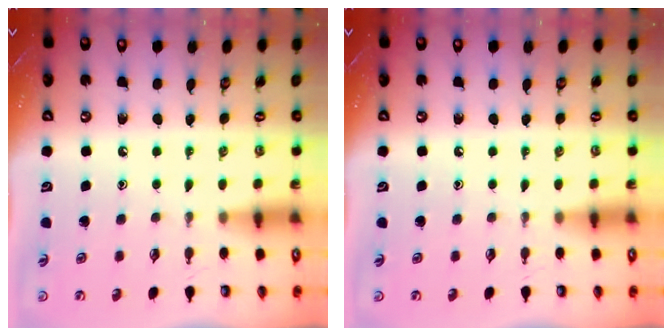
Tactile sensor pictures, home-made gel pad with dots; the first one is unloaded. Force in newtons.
{"total": 0.0}